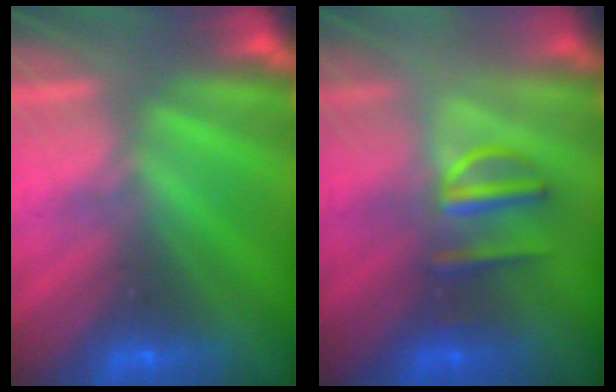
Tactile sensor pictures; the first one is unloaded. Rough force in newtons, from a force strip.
{"total": 2.9}